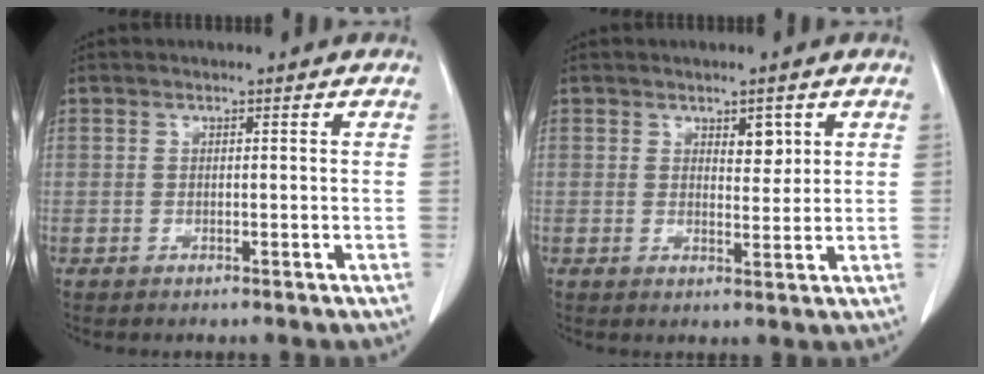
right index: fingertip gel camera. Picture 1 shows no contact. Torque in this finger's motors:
{"motor_torque": [0.07, 0.06, 0.06, 0.01]}